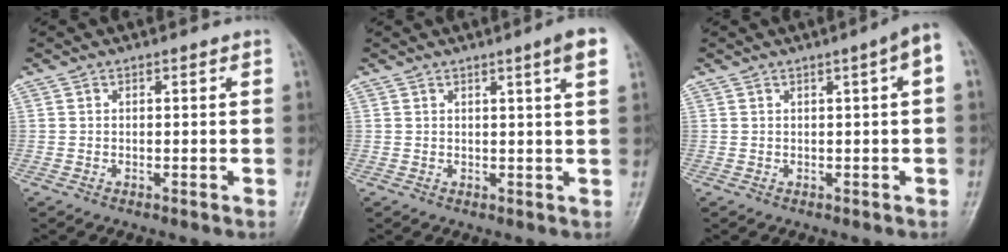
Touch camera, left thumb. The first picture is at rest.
{"total": 4.3, "force": [2.1, -0.2, 3.7], "torque": [-0.049, -0.009, 0.027]}
{"total": 3.5, "force": [0.6, 0.4, 3.4], "torque": [-0.044, 0.009, 0.004]}